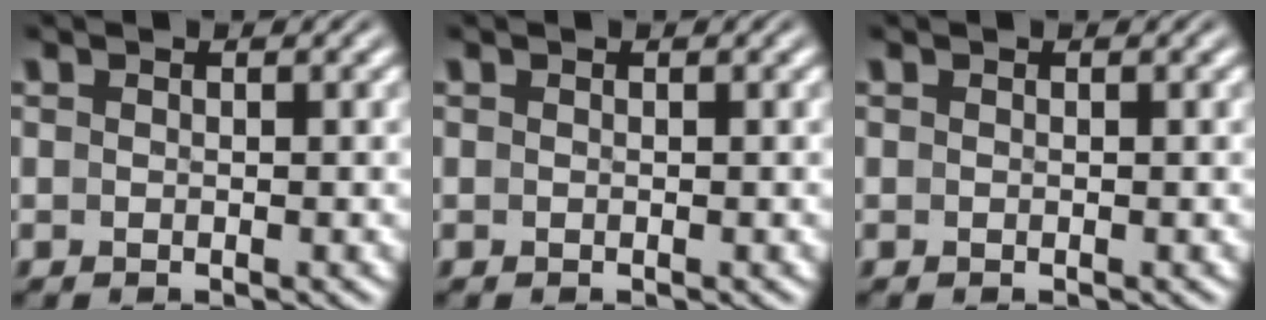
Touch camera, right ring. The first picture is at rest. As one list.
[{"total": 0.0}, {"total": 1.2, "force": [-0.3, -1.1, -0.4], "torque": [0.015, -0.011, 0.005]}]